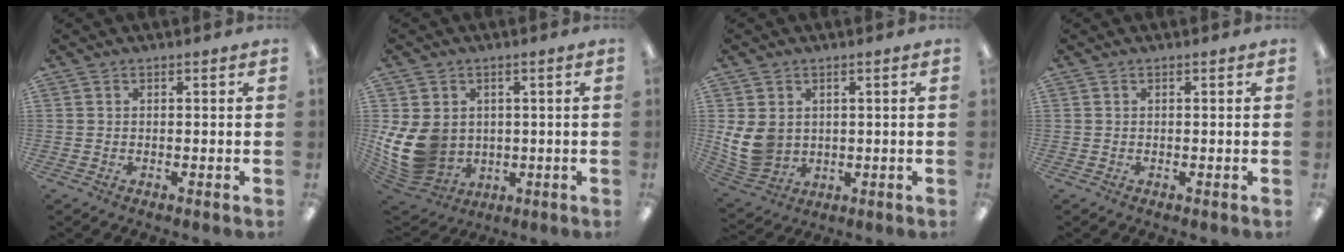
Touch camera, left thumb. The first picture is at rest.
{"total": 13.3, "force": [0.3, 11.1, 7.2], "torque": [-0.177, -0.013, 0.015]}
{"total": 8.8, "force": [1.3, 7.3, 4.8], "torque": [-0.124, -0.001, 0.028]}
{"total": 0.0}